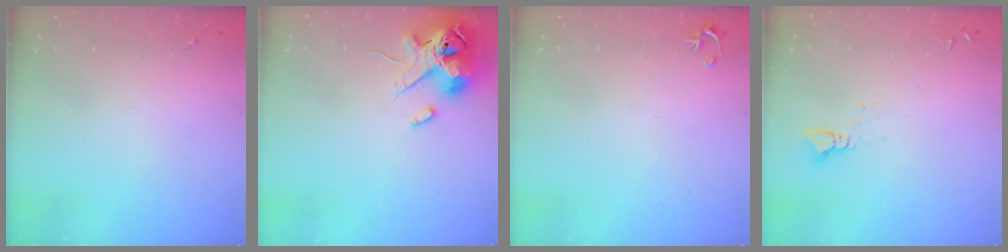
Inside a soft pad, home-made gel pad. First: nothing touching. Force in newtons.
{"total": 14.2, "press": 14.0, "slide": 2.3}
{"total": 2.5, "press": 2.5, "slide": 0.2}
{"total": 2.3, "press": 2.3, "slide": 0.1}